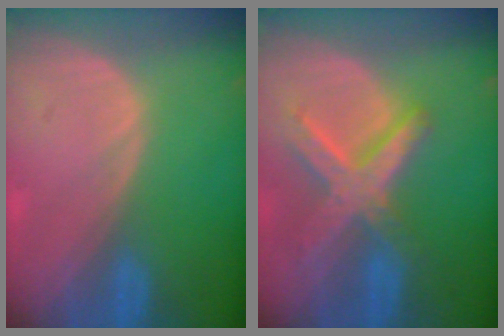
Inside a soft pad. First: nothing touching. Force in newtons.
{"total": 8.3, "press": 7.1, "slide": 4.3}